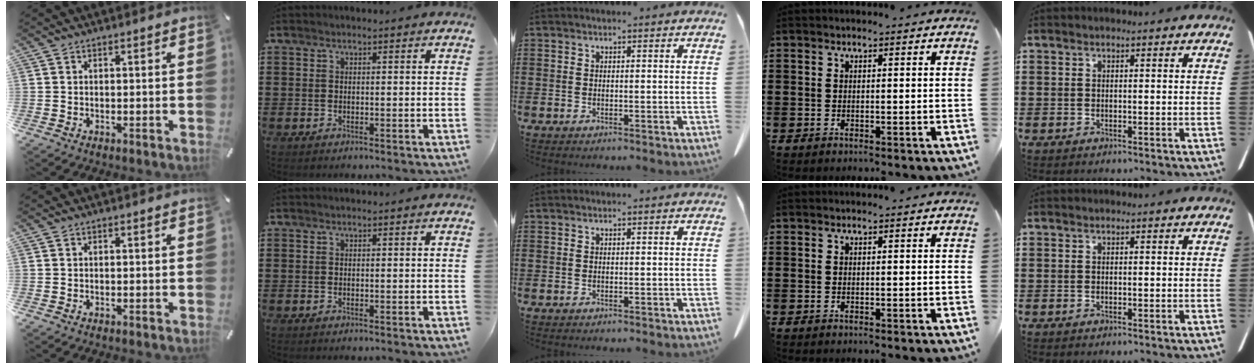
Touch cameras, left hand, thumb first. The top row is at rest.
{}